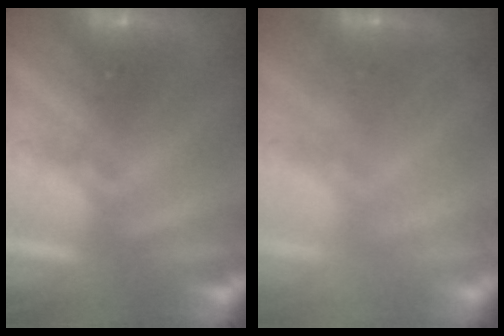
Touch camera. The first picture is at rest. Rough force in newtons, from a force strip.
{"total": 2.2}